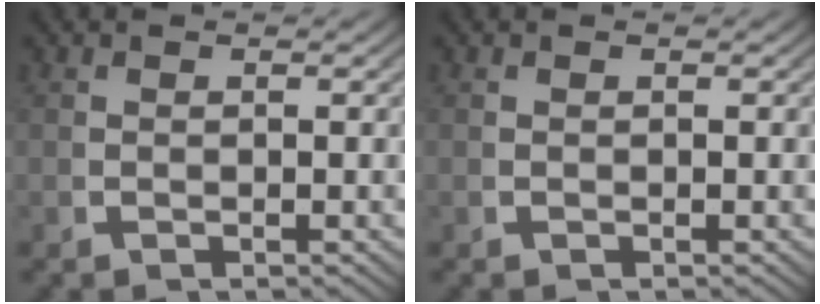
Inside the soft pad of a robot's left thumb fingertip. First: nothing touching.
{"total": 0.0}